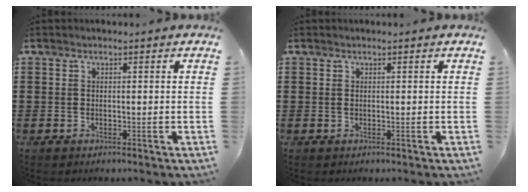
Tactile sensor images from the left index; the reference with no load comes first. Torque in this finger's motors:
{"motor_torque": [-0.05, 0.02, 0.10, 0.00]}